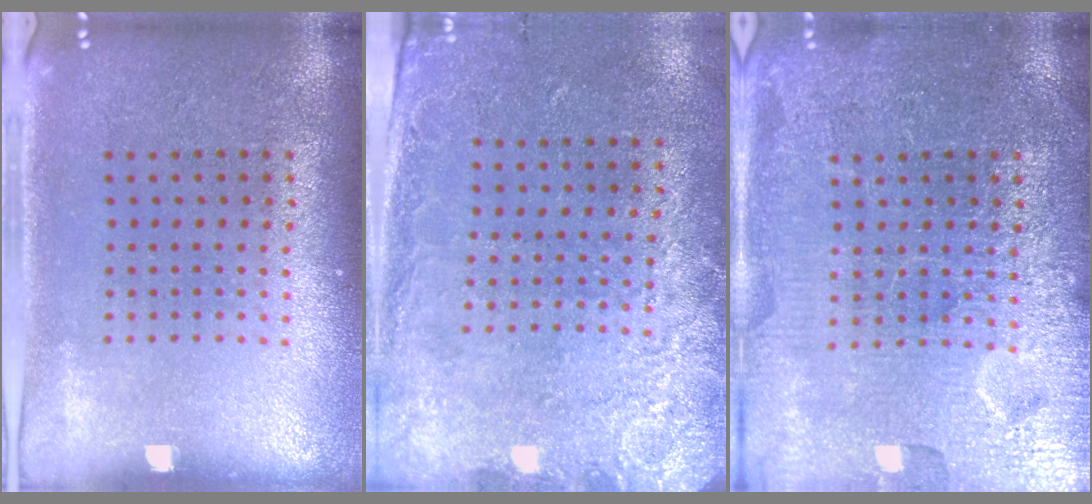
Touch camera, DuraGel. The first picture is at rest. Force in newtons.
{"total": 2.6, "press": 1.9, "slide": 1.8}
{"total": 4.4, "press": 4.4, "slide": 0.6}